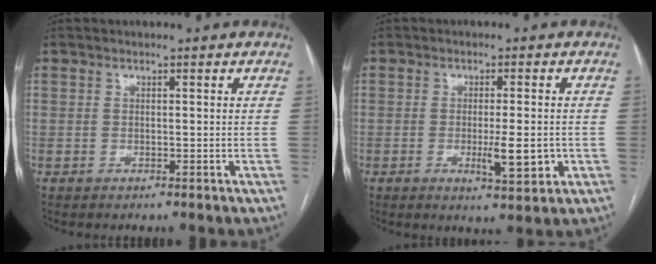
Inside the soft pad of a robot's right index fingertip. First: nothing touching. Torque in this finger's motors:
{"motor_torque": [0.69, 0.59, 0.20, 0.04]}